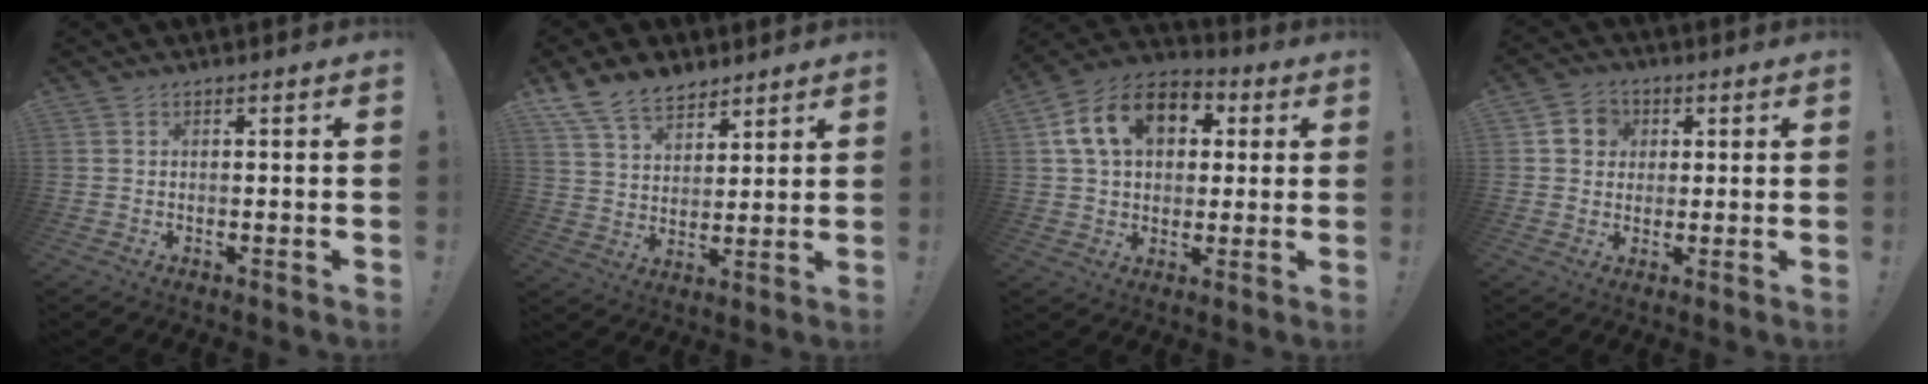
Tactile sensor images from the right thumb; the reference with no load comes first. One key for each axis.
{"total": 11.6, "fx": 8.7, "fy": 6.3, "fz": 4.2, "tx": -0.084, "ty": -0.053, "tz": 0.170}
{"total": 16.3, "fx": 5.3, "fy": 11.7, "fz": 10.0, "tx": -0.154, "ty": 0.002, "tz": 0.101}
{"total": 6.6, "fx": 1.5, "fy": 6.1, "fz": 2.0, "tx": -0.029, "ty": 0.000, "tz": 0.032}